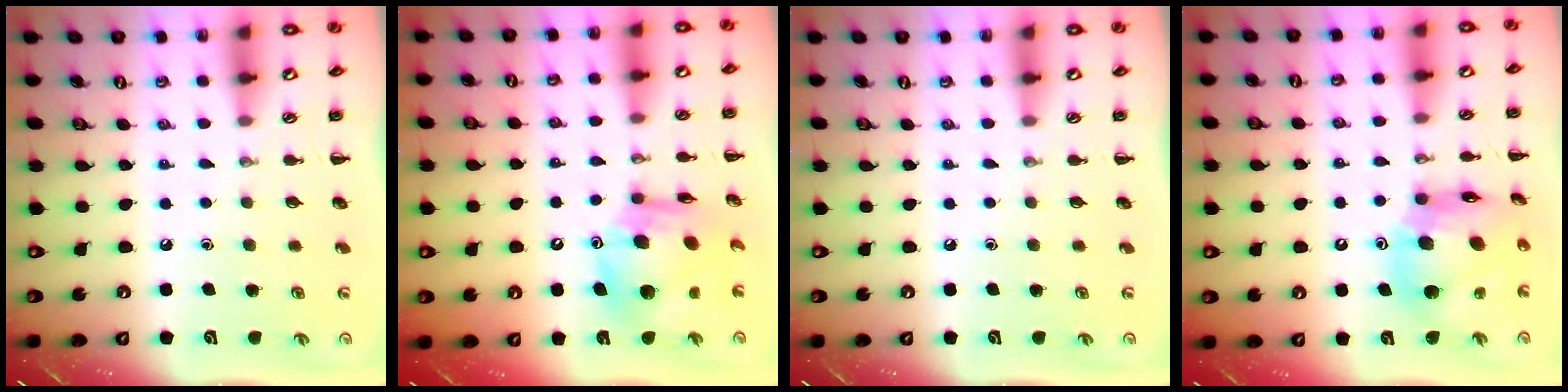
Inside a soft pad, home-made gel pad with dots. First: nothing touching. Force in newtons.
{"total": 11.6, "press": 11.1, "slide": 3.3}
{"total": 0.0}
{"total": 14.2, "press": 13.8, "slide": 3.4}